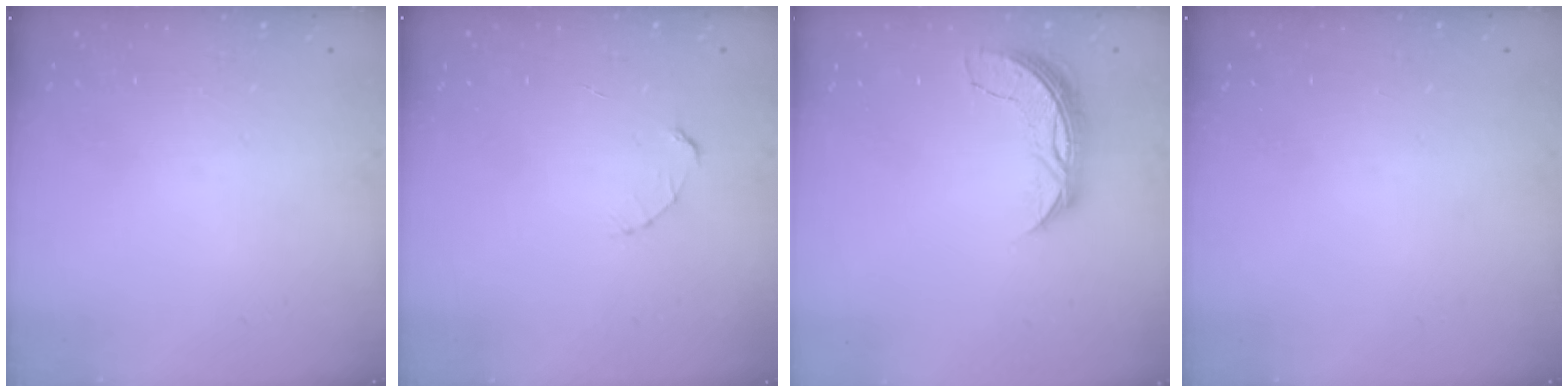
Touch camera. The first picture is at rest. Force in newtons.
{"total": 2.7, "press": 2.7, "slide": 0.3}
{"total": 7.2, "press": 7.2, "slide": 0.5}
{"total": 0.0}